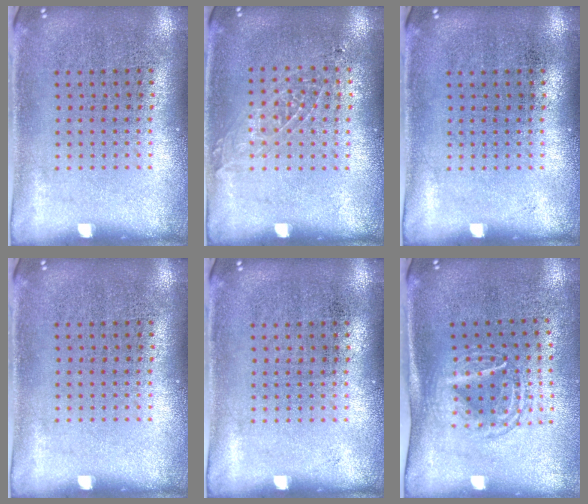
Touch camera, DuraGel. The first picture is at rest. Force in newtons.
{"total": 0.9, "press": 0.9, "slide": 0.2}
{"total": 0.0}
{"total": 0.0}
{"total": 0.0}
{"total": 1.6, "press": 1.3, "slide": 1.0}